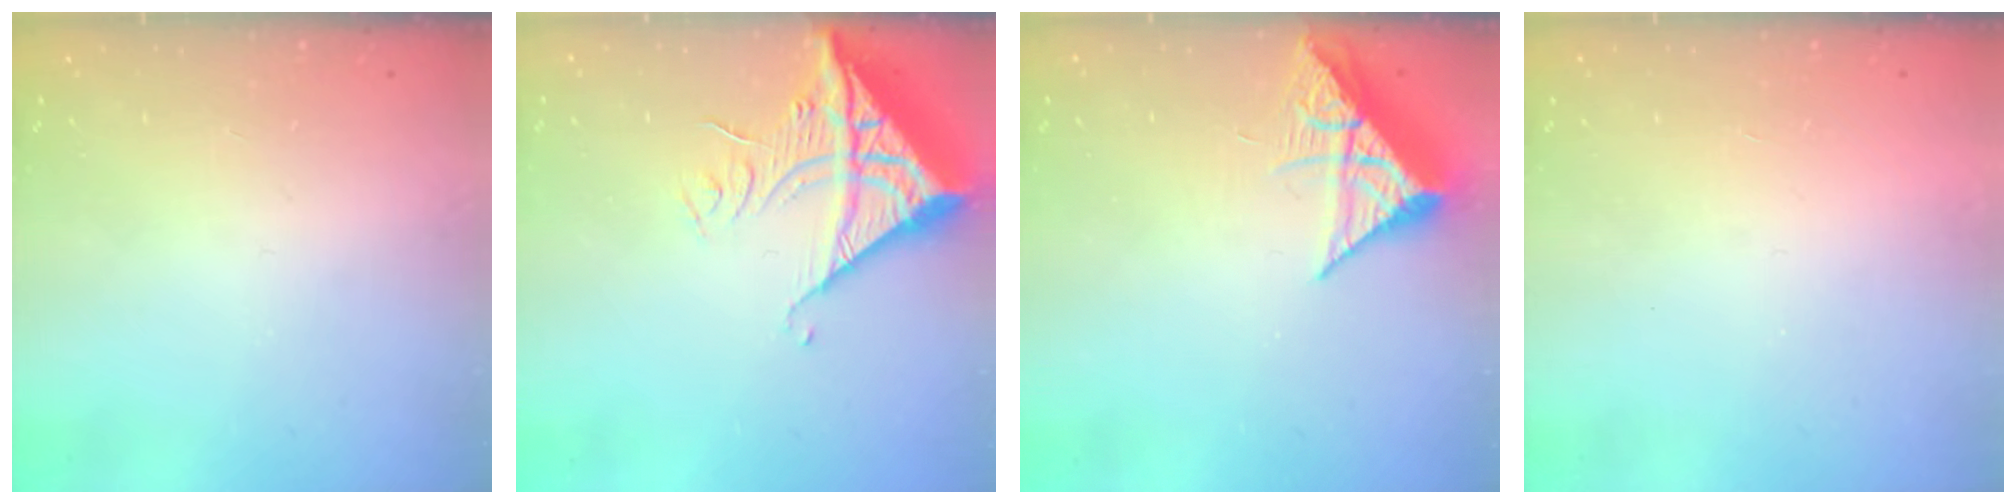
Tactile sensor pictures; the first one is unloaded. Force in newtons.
{"total": 15.7, "press": 15.6, "slide": 1.8}
{"total": 8.1, "press": 8.1, "slide": 0.3}
{"total": 1.6, "press": 1.6, "slide": 0.1}